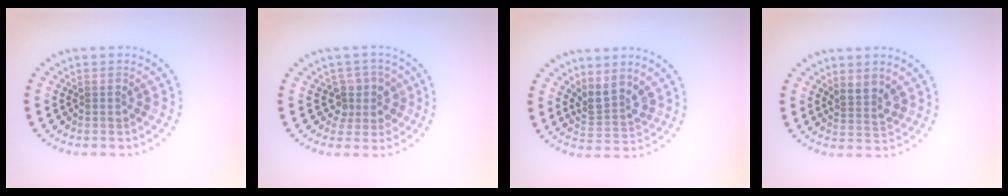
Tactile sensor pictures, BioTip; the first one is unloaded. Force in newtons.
{"total": 2.7, "press": 2.0, "slide": 1.8}
{"total": 2.7, "press": 2.0, "slide": 1.8}
{"total": 1.9, "press": 1.4, "slide": 1.3}